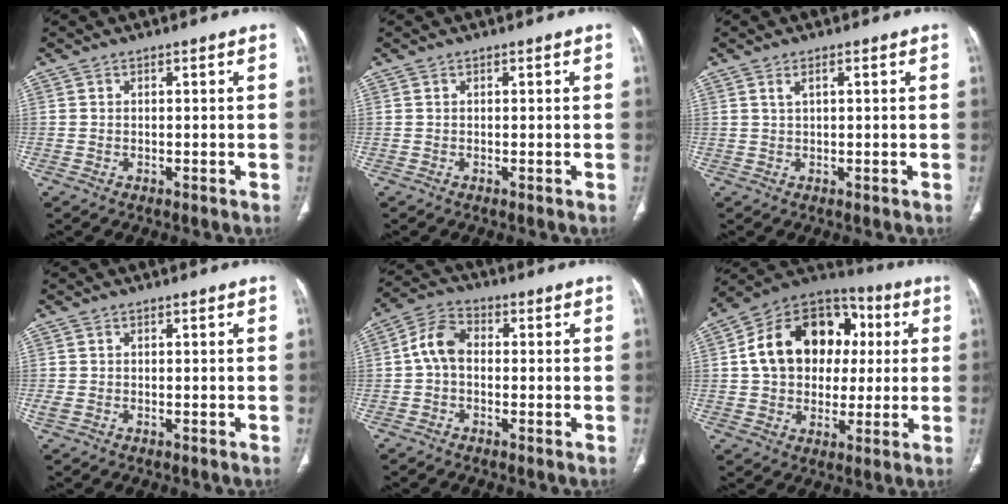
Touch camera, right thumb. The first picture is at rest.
{"total": 0.0}
{"total": 1.6, "force": [0.7, 0.4, 1.4], "torque": [-0.030, 0.004, 0.017]}
{"total": 1.4, "force": [-0.3, 1.0, 0.9], "torque": [-0.032, -0.001, -0.005]}
{"total": 6.5, "force": [-0.2, 4.5, 4.7], "torque": [-0.083, 0.018, -0.015]}
{"total": 20.2, "force": [2.7, 15.2, 13.0], "torque": [-0.182, 0.028, 0.040]}